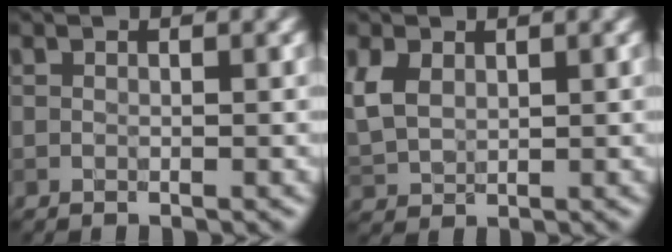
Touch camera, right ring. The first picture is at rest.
{"total": 3.6, "force": [1.2, 2.6, 2.2], "torque": [-0.061, 0.004, 0.025]}